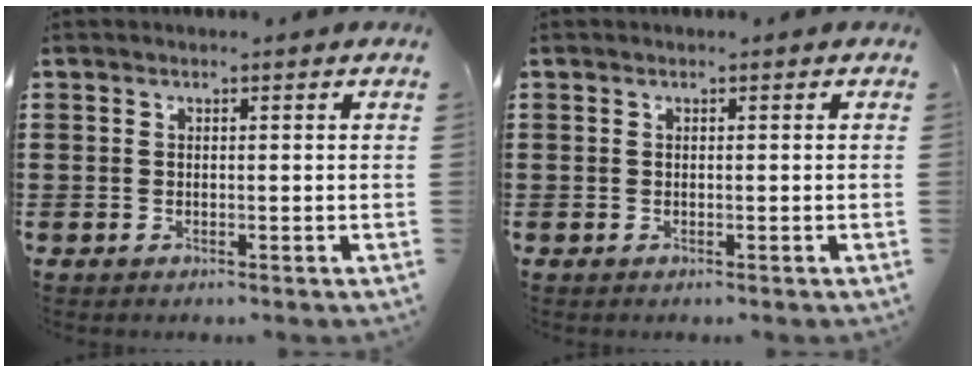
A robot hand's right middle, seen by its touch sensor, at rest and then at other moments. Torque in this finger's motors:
{"motor_torque": [0.00, 0.00, 0.00, 0.00]}